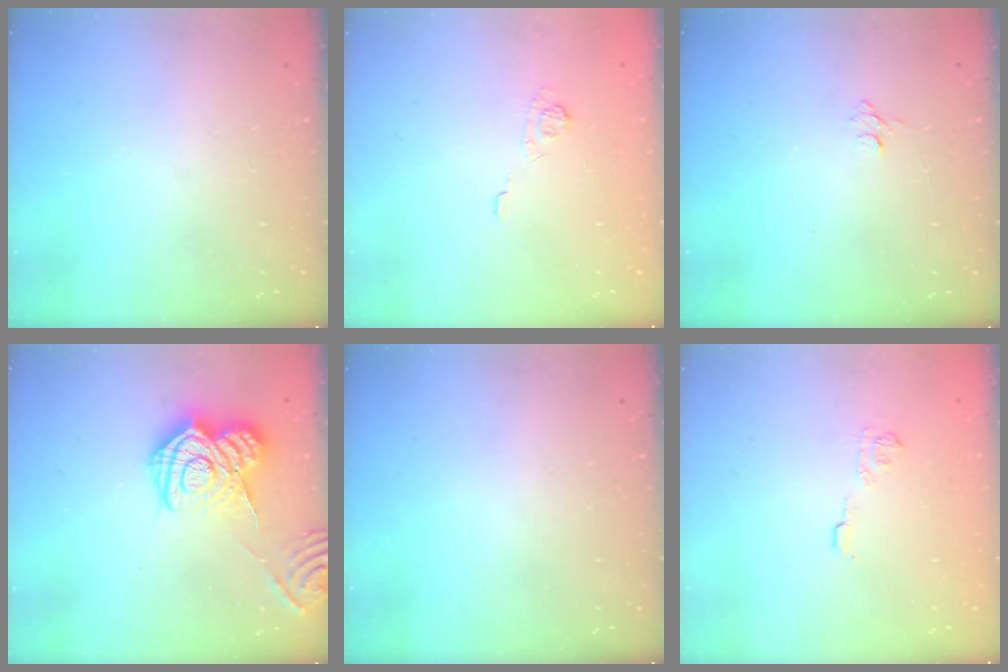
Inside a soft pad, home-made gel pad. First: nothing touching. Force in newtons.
{"total": 4.5, "press": 4.4, "slide": 1.2}
{"total": 4.2, "press": 4.2, "slide": 0.5}
{"total": 16.6, "press": 16.6, "slide": 1.1}
{"total": 0.0}
{"total": 7.0, "press": 6.9, "slide": 1.4}